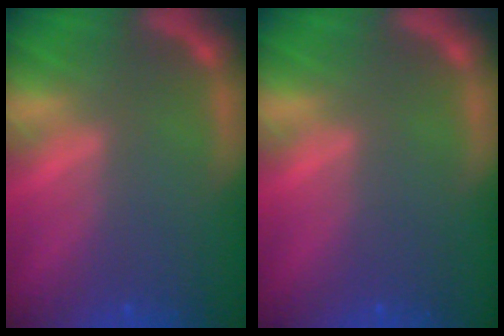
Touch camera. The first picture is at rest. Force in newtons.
{"total": 0.0}